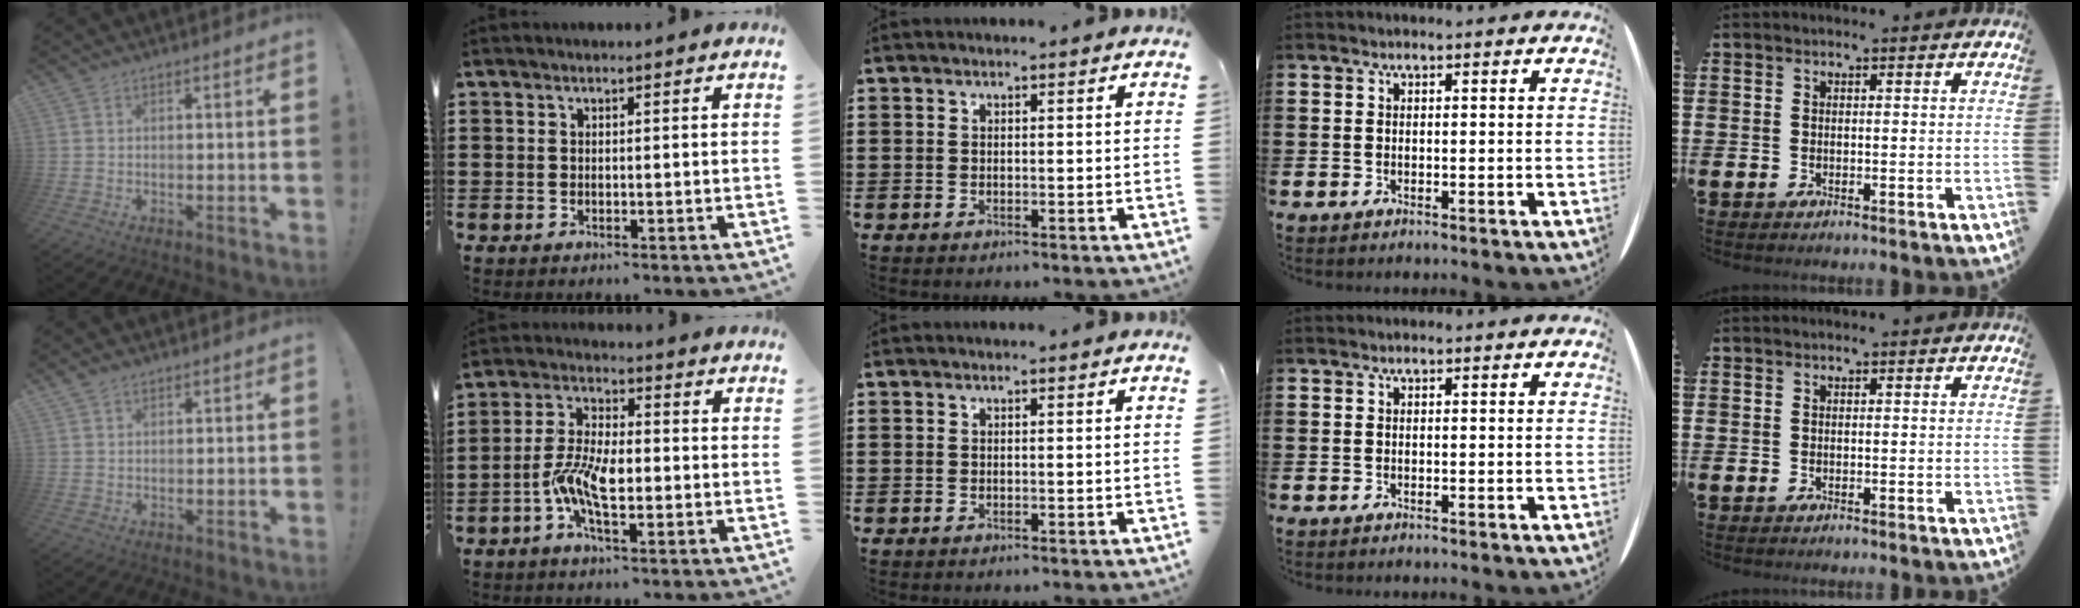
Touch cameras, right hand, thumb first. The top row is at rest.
{"thumb": {"total": 1.4, "force": [1.2, 0.6, 0.5], "torque": [-0.008, -0.005, 0.022]}, "index": {"total": 7.8, "force": [-2.4, 2.9, 6.8], "torque": [-0.154, -0.009, -0.052]}}